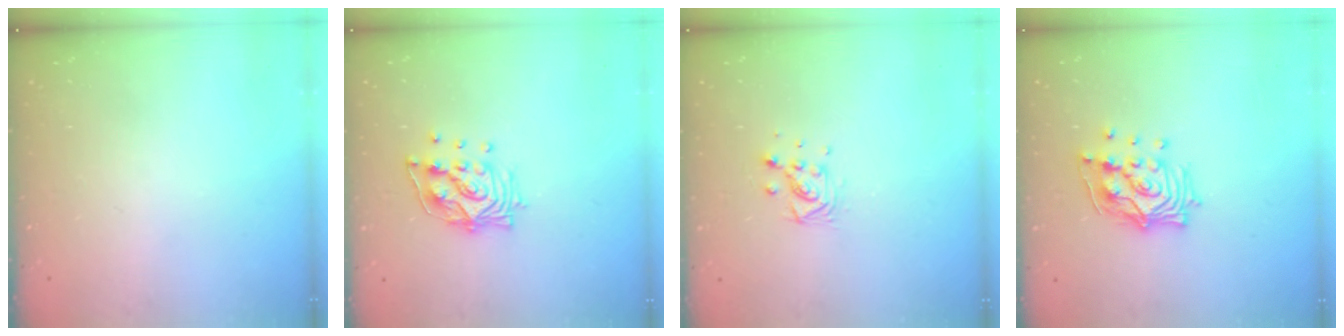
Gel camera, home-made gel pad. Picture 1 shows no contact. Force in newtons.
{"total": 11.7, "press": 11.6, "slide": 1.4}
{"total": 7.7, "press": 7.3, "slide": 2.4}
{"total": 13.3, "press": 13.2, "slide": 1.1}